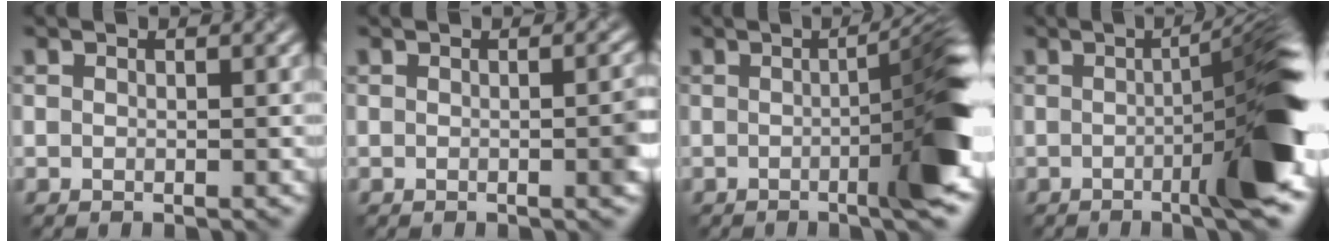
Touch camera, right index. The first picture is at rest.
{"total": 2.2, "force": [-0.1, 0.5, 2.1], "torque": [-0.022, 0.005, -0.001]}
{"total": 7.9, "force": [-1.0, 1.2, 7.7], "torque": [-0.094, 0.004, -0.014]}
{"total": 9.8, "force": [-1.4, 1.5, 9.6], "torque": [-0.112, 0.002, -0.023]}